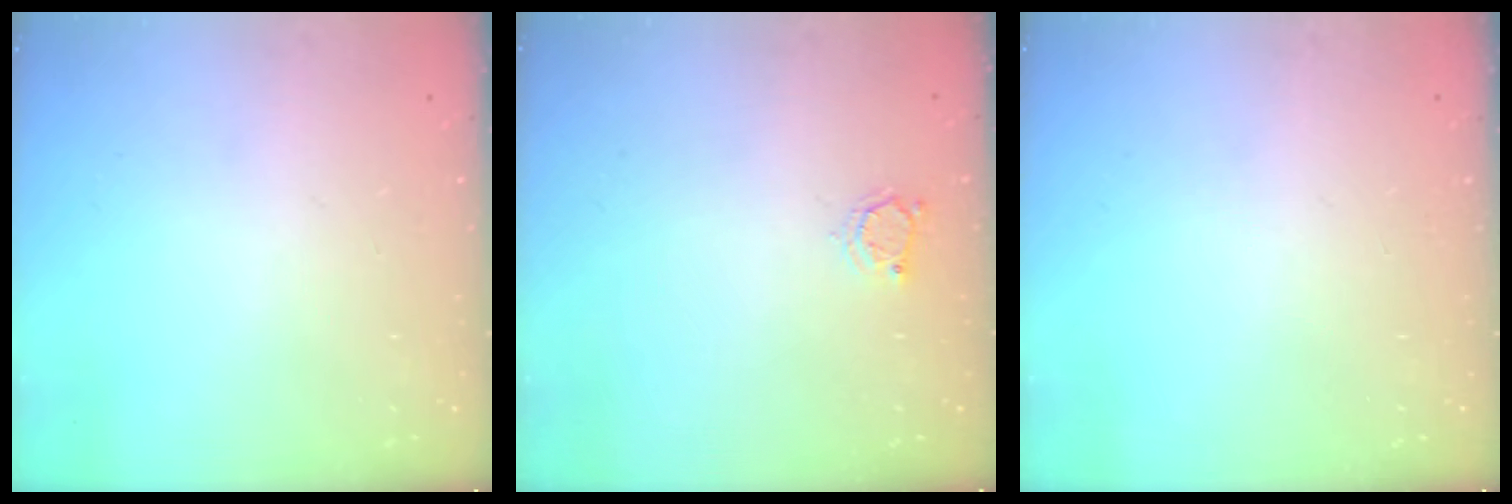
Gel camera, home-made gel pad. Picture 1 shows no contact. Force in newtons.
{"total": 3.2, "press": 3.2, "slide": 0.5}
{"total": 0.0}